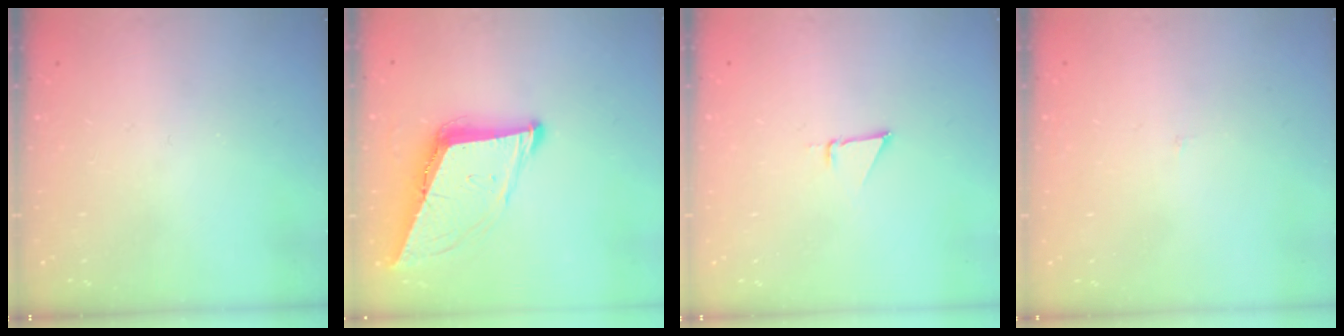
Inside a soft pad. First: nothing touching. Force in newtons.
{"total": 10.3, "press": 9.6, "slide": 3.6}
{"total": 2.5, "press": 2.5, "slide": 0.1}
{"total": 2.0, "press": 2.0, "slide": 0.1}